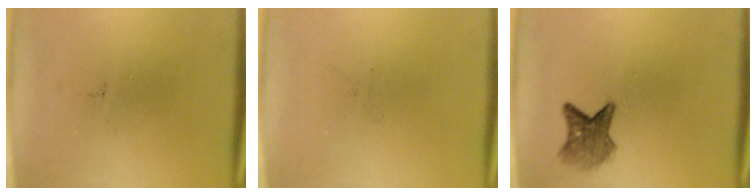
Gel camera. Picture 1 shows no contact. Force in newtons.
{"total": 0.0}
{"total": 4.2}